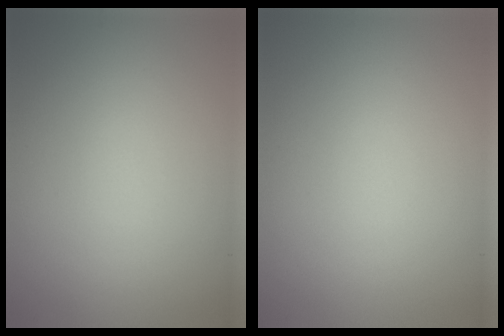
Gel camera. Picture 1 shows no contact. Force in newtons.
{"total": 0.0}